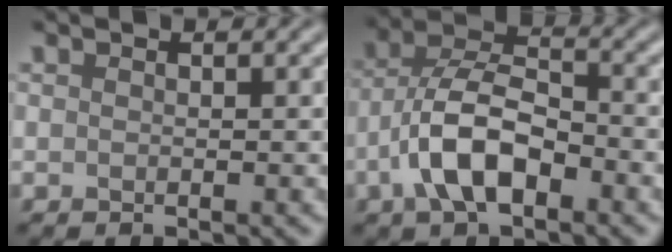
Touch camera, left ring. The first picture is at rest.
{"total": 6.7, "force": [-2.6, 3.3, 5.3], "torque": [-0.095, 0.012, -0.052]}